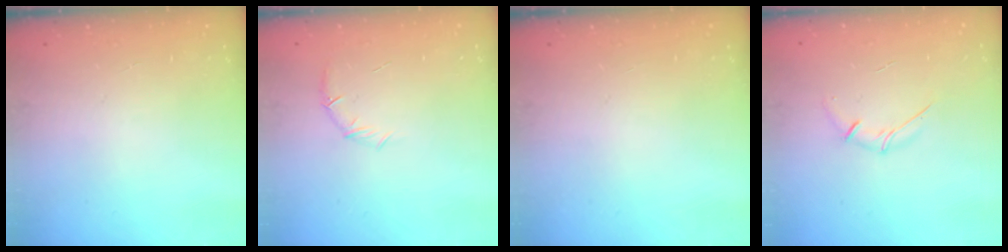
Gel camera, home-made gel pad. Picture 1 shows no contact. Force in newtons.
{"total": 6.3, "press": 6.1, "slide": 1.5}
{"total": 0.0}
{"total": 5.4, "press": 5.3, "slide": 1.0}